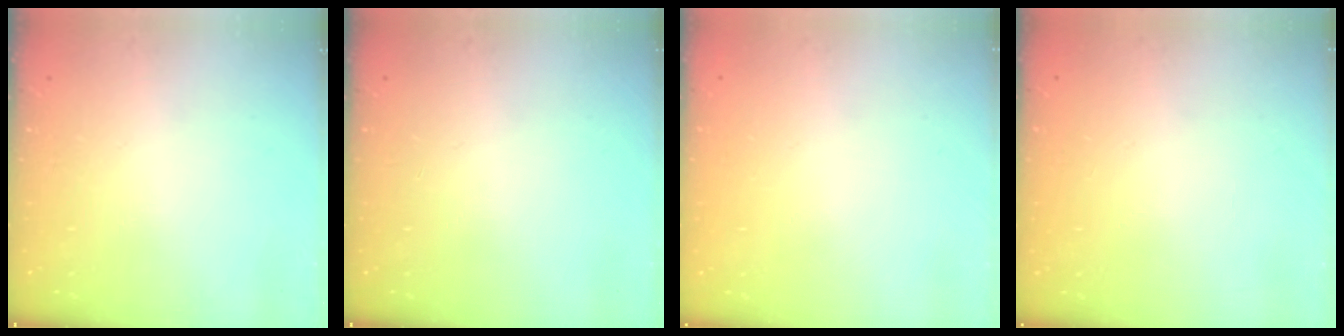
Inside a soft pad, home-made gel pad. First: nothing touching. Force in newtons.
{"total": 0.0}
{"total": 0.0}
{"total": 0.0}